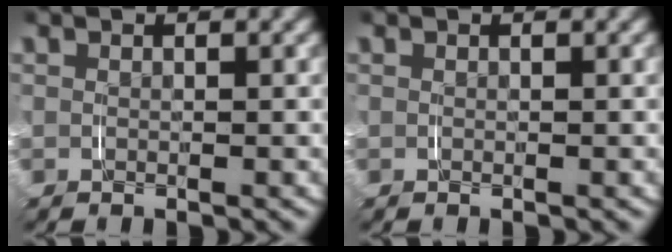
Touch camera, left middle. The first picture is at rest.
{"total": 0.0}